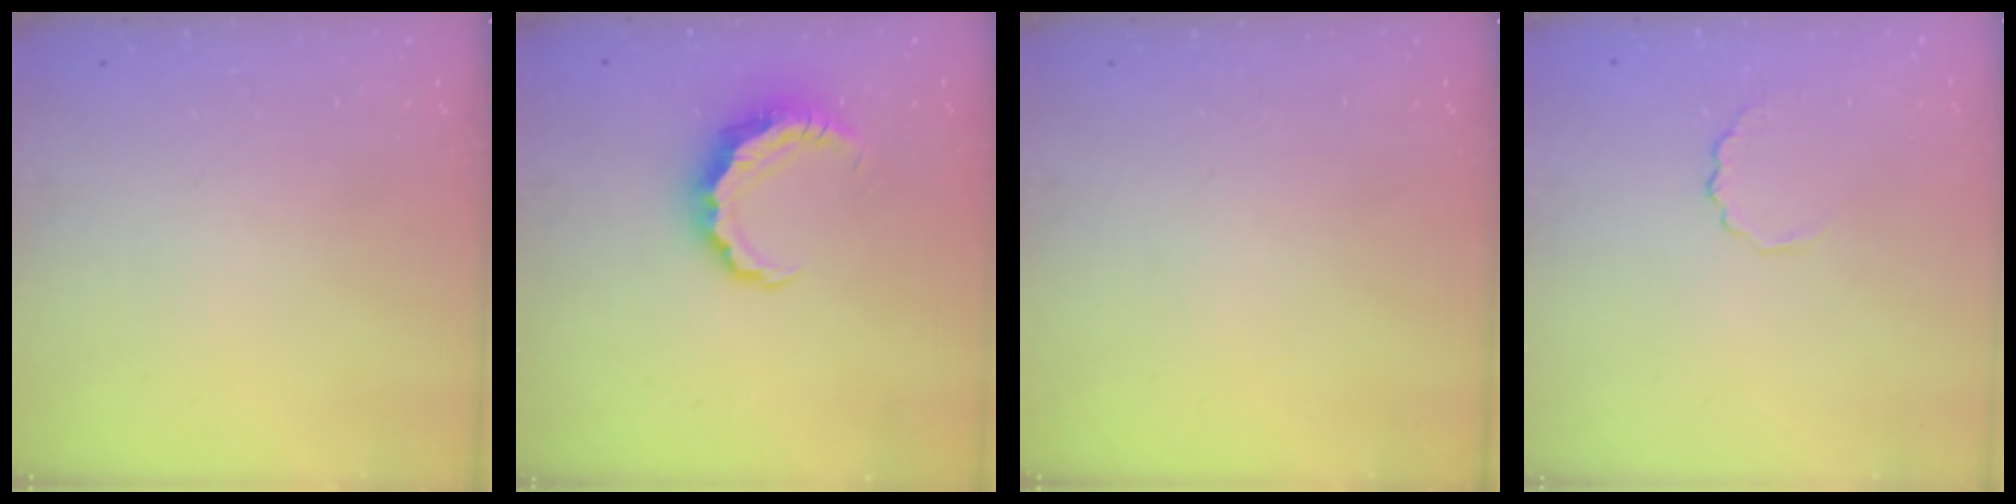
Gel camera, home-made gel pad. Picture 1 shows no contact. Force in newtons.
{"total": 8.4, "press": 8.4, "slide": 0.5}
{"total": 0.0}
{"total": 2.8, "press": 2.5, "slide": 1.1}